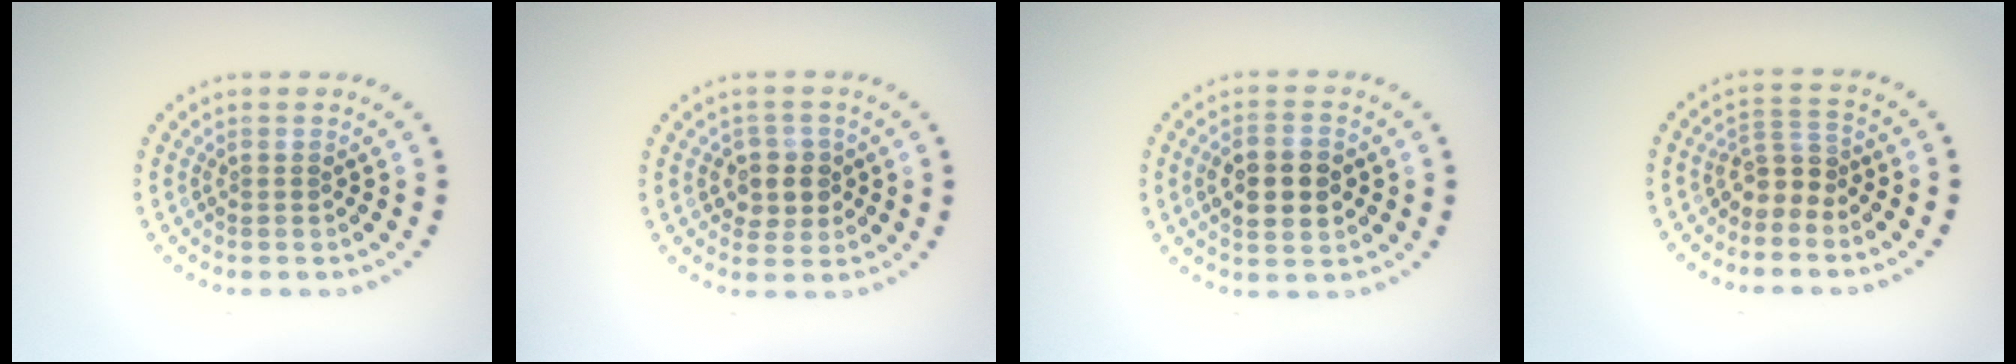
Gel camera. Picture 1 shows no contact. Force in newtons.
{"total": 2.8, "press": 2.6, "slide": 0.8}
{"total": 4.6, "press": 4.6, "slide": 0.2}
{"total": 2.6, "press": 1.9, "slide": 1.7}